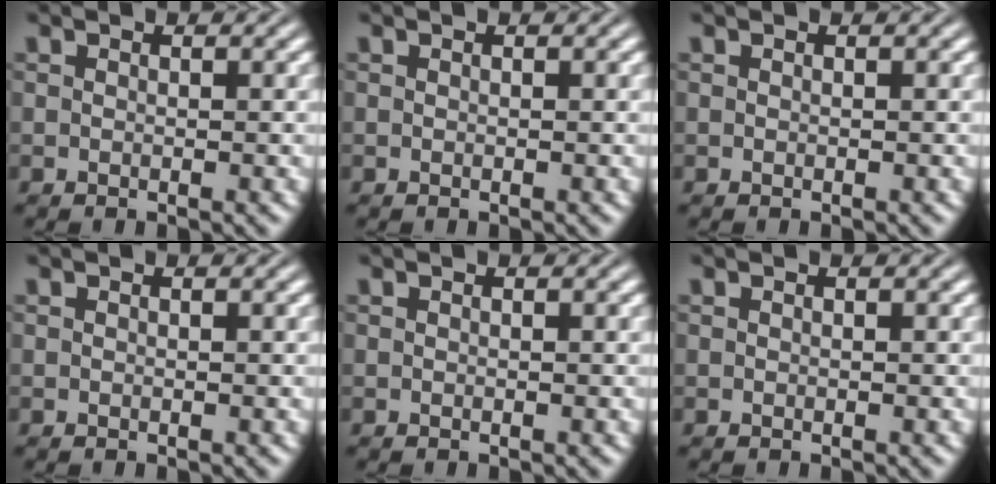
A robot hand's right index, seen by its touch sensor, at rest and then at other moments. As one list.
[{"total": 0.0}, {"total": 0.0}, {"total": 0.0}, {"total": 0.0}, {"total": 0.0}]